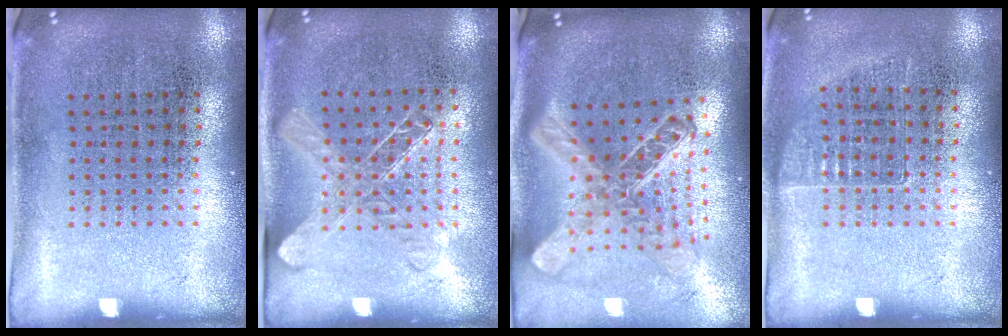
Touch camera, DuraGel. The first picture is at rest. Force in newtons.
{"total": 1.4, "press": 1.3, "slide": 0.6}
{"total": 2.7, "press": 2.0, "slide": 1.8}
{"total": 0.7, "press": 0.7, "slide": 0.1}